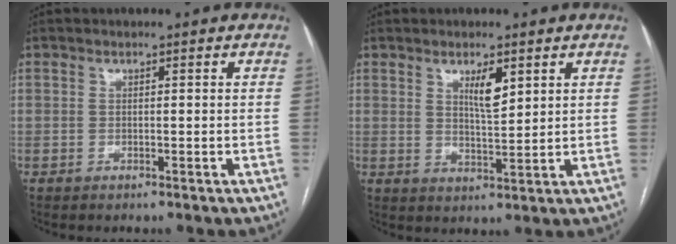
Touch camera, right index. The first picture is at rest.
{"total": 4.4, "force": [2.2, 0.9, 3.7], "torque": [-0.067, -0.005, 0.042]}